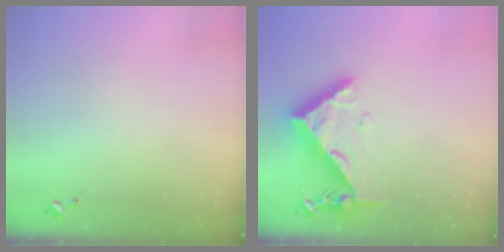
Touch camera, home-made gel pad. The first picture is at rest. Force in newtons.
{"total": 9.5, "press": 9.4, "slide": 1.0}